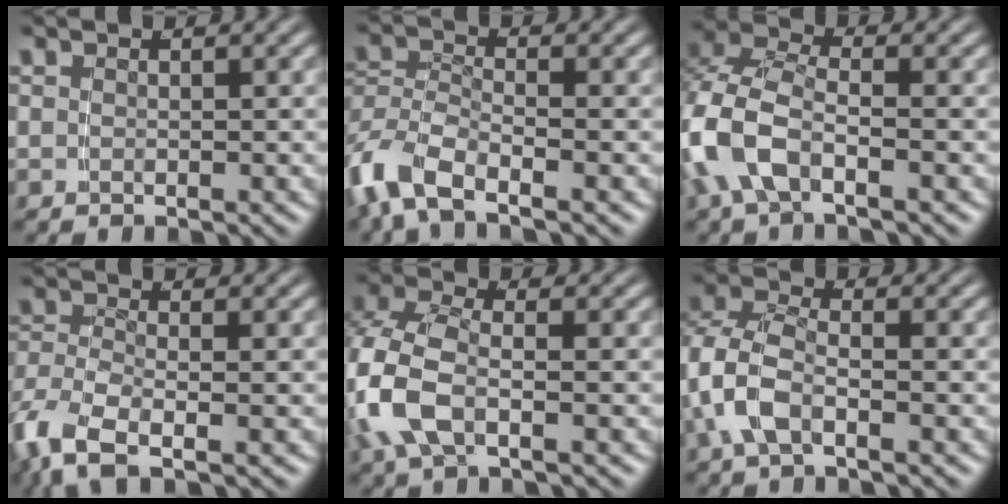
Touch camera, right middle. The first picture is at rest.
{"total": 4.7, "force": [-3.1, 2.1, 2.8], "torque": [-0.083, -0.022, -0.046]}
{"total": 6.6, "force": [-1.5, 4.6, 4.5], "torque": [-0.142, -0.027, -0.019]}
{"total": 4.8, "force": [-2.4, 2.5, 3.4], "torque": [-0.104, -0.037, -0.023]}
{"total": 5.9, "force": [-0.8, 3.9, 4.4], "torque": [-0.134, -0.021, -0.008]}
{"total": 5.6, "force": [-0.7, 4.1, 3.7], "torque": [-0.097, -0.009, -0.016]}